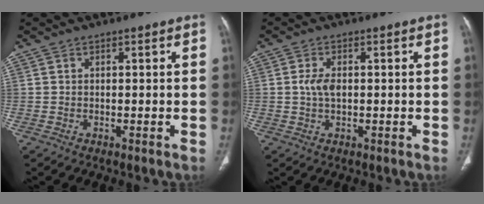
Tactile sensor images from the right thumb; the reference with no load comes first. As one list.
[{"total": 3.1, "force": [0.1, 1.8, 2.5], "torque": [-0.050, 0.000, 0.002]}]